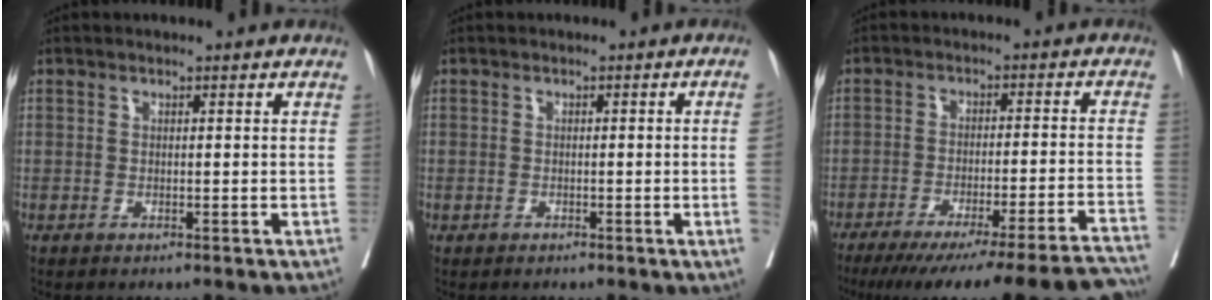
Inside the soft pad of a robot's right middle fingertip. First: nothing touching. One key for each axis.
{"total": 2.4, "fx": -0.3, "fy": -0.9, "fz": 2.2, "tx": -0.028, "ty": -0.001, "tz": -0.003}
{"total": 24.7, "fx": -21.8, "fy": -0.5, "fz": 11.6, "tx": -0.089, "ty": -0.037, "tz": -0.293}